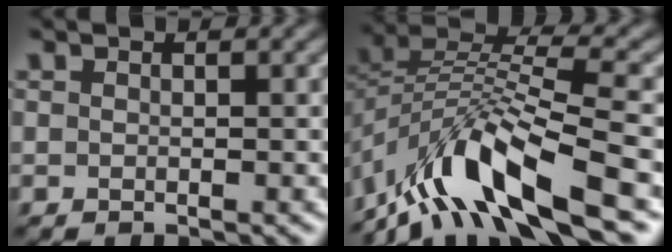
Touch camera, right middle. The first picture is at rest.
{"total": 11.1, "force": [-7.0, 3.6, 7.9], "torque": [-0.146, 0.007, -0.136]}